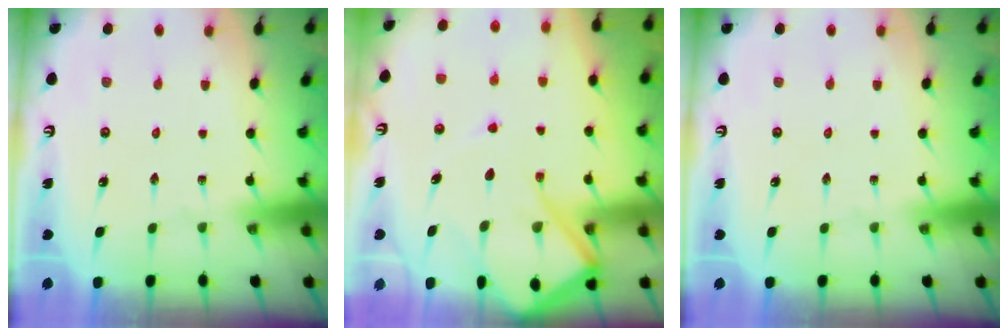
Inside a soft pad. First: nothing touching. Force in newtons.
{"total": 14.2, "press": 14.2, "slide": 1.4}
{"total": 0.0}